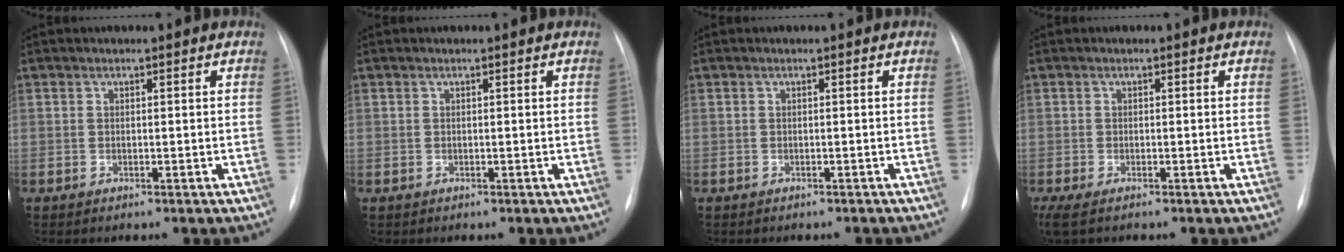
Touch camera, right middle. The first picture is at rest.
{"total": 0.0}
{"total": 1.9, "force": [-1.7, 0.4, 0.7], "torque": [-0.011, -0.003, -0.017]}
{"total": 3.6, "force": [-2.6, 0.8, 2.3], "torque": [-0.044, -0.011, -0.042]}